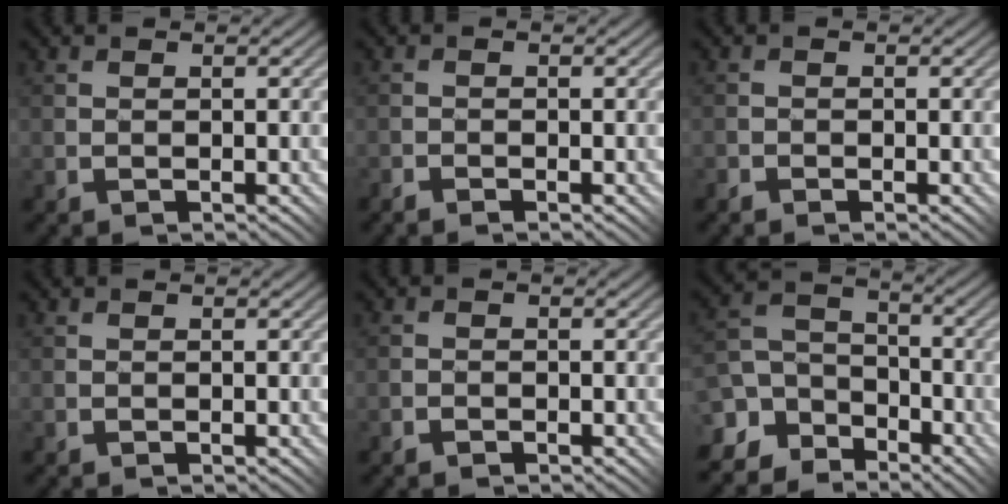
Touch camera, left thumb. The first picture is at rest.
{"total": 1.2, "force": [-1.1, 0.2, 0.3], "torque": [-0.006, 0.003, -0.024]}
{"total": 0.9, "force": [-0.9, 0.3, 0.2], "torque": [-0.006, 0.001, -0.020]}
{"total": 0.0}
{"total": 0.9, "force": [-0.7, 0.5, 0.2], "torque": [-0.001, 0.003, -0.015]}
{"total": 8.7, "force": [-5.3, 6.4, 2.6], "torque": [-0.084, -0.005, -0.099]}